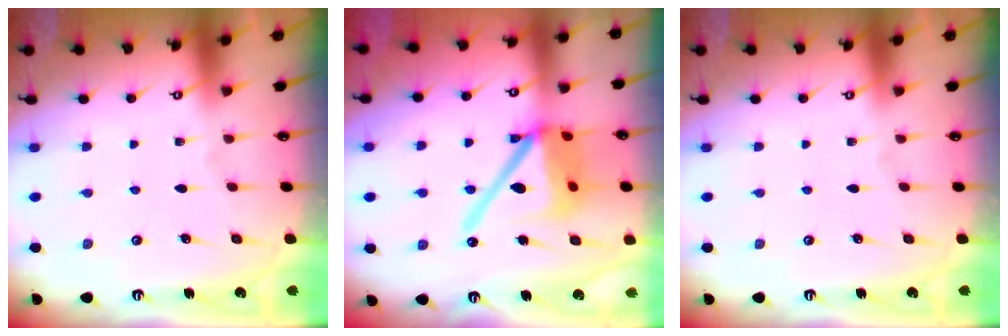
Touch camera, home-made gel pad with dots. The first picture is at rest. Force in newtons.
{"total": 16.9, "press": 16.8, "slide": 2.2}
{"total": 0.0}